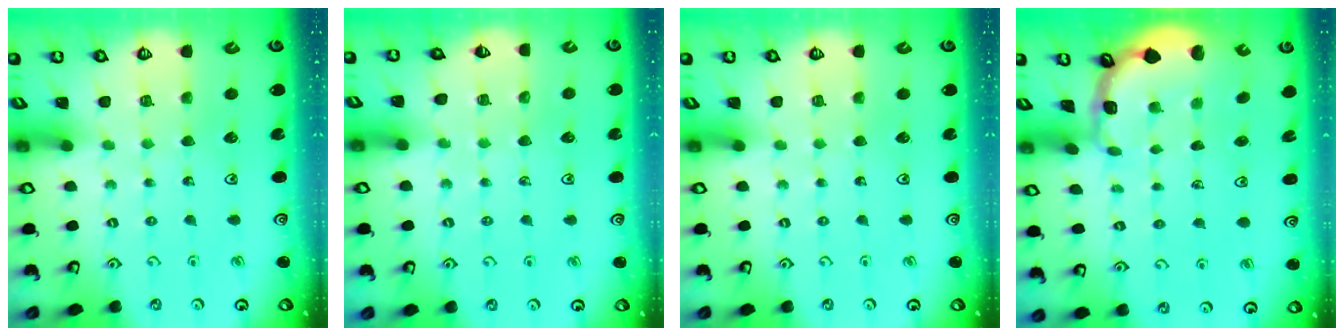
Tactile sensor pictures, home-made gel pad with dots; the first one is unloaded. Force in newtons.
{"total": 4.6, "press": 4.5, "slide": 0.9}
{"total": 0.0}
{"total": 2.1, "press": 2.1, "slide": 0.4}